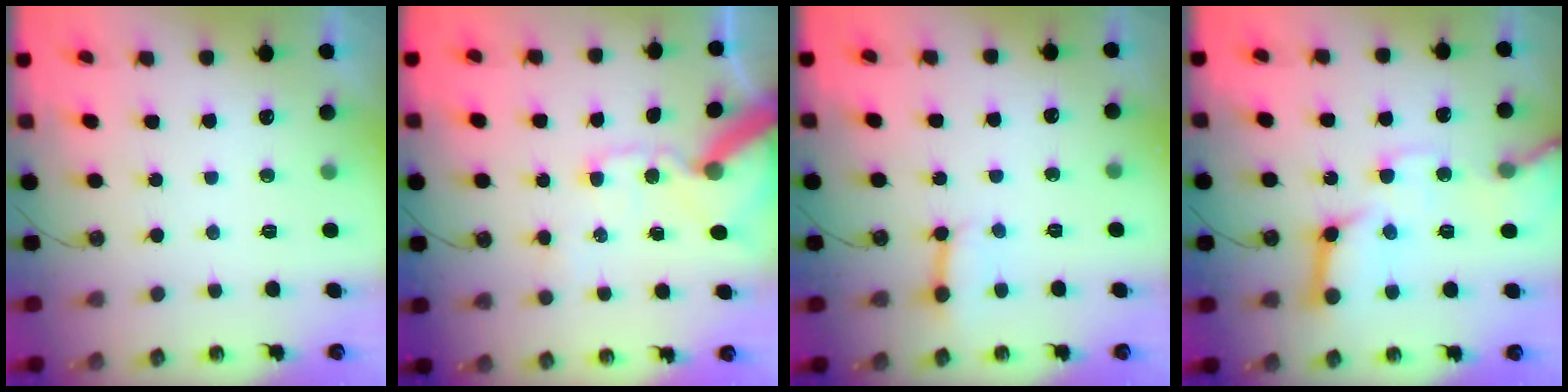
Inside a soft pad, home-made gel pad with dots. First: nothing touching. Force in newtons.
{"total": 14.5, "press": 14.3, "slide": 2.5}
{"total": 3.8, "press": 3.7, "slide": 0.4}
{"total": 15.9, "press": 15.8, "slide": 2.1}